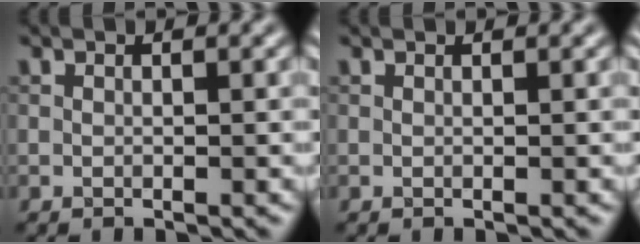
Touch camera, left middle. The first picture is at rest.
{"total": 0.7, "force": [0.7, 0.0, 0.1], "torque": [-0.006, -0.004, 0.005]}